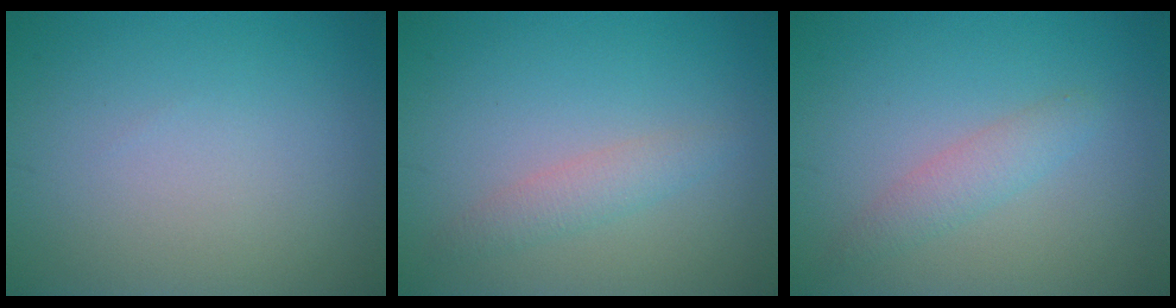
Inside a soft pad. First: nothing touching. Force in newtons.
{"total": 1.8, "press": 1.8, "slide": 0.0}
{"total": 2.0, "press": 2.0, "slide": 0.1}